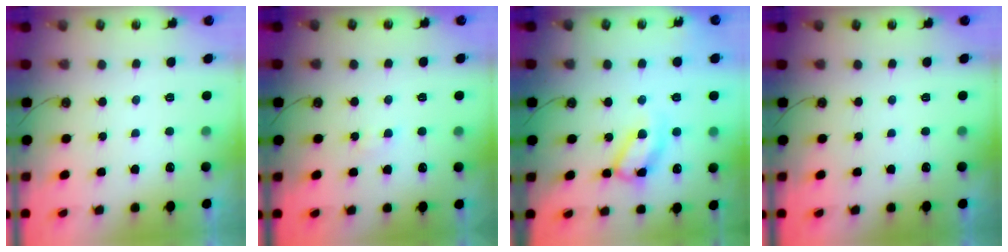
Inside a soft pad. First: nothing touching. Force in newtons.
{"total": 2.4, "press": 2.3, "slide": 0.4}
{"total": 12.7, "press": 12.6, "slide": 0.9}
{"total": 0.0}